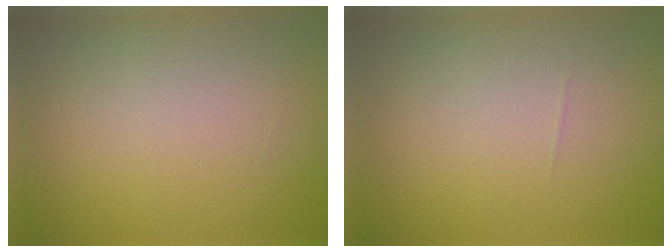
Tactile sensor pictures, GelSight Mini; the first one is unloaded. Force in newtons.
{"total": 0.0}